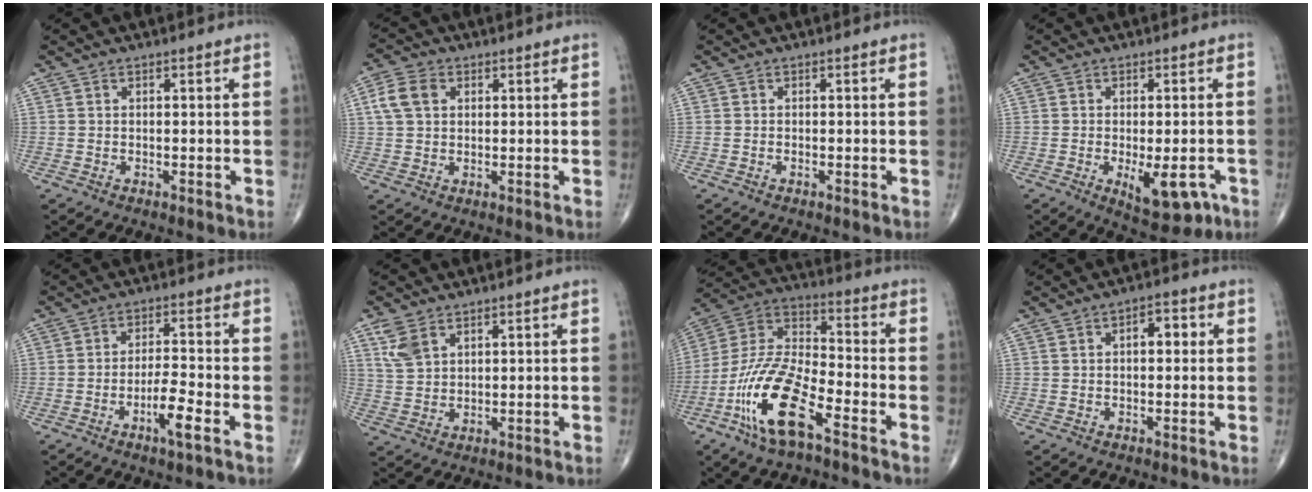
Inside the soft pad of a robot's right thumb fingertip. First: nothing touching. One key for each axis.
{"total": 5.9, "fx": 1.7, "fy": 4.2, "fz": 3.7, "tx": -0.076, "ty": 0.010, "tz": 0.031}
{"total": 0.0}
{"total": 8.9, "fx": -3.2, "fy": 3.7, "fz": 7.4, "tx": -0.089, "ty": -0.006, "tz": -0.035}
{"total": 5.9, "fx": -2.8, "fy": 0.7, "fz": 5.1, "tx": -0.099, "ty": 0.016, "tz": -0.050}
{"total": 5.1, "fx": 2.9, "fy": 2.9, "fz": 2.9, "tx": -0.057, "ty": -0.007, "tz": 0.068}
{"total": 17.0, "fx": -8.6, "fy": 5.7, "fz": 13.4, "tx": -0.279, "ty": 0.045, "tz": -0.170}
{"total": 3.6, "fx": 0.6, "fy": 2.0, "fz": 3.0, "tx": -0.032, "ty": 0.007, "tz": 0.005}